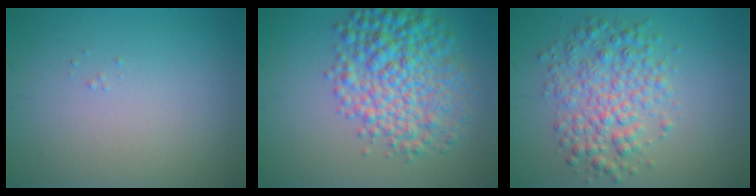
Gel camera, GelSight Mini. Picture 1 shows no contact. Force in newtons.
{"total": 7.4, "press": 7.4, "slide": 0.1}
{"total": 4.9, "press": 4.9, "slide": 0.0}